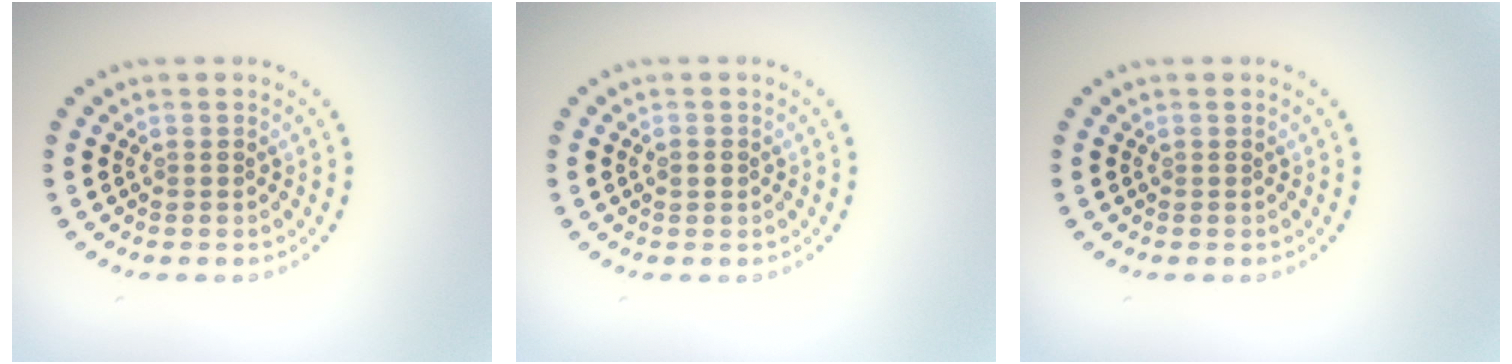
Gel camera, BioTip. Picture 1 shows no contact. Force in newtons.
{"total": 0.9, "press": 0.9, "slide": 0.2}
{"total": 0.0}